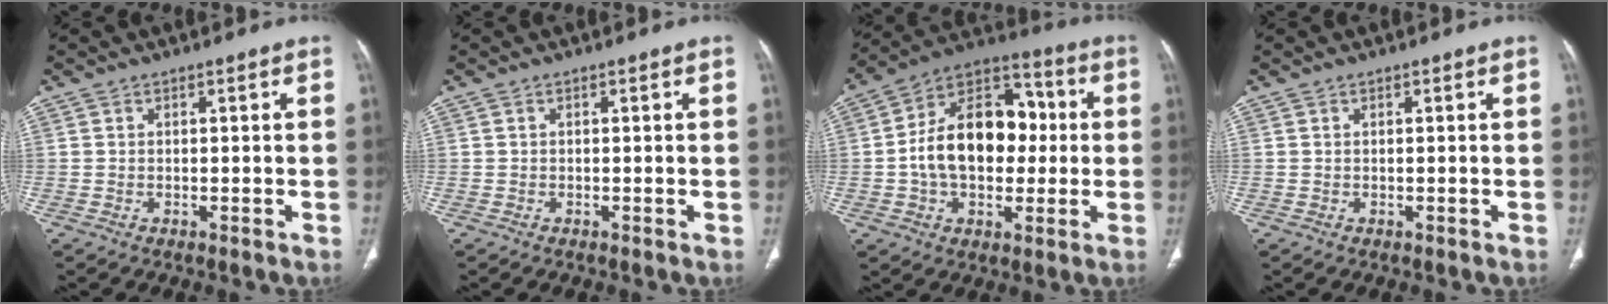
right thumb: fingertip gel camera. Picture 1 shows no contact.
{"total": 0.0}
{"total": 19.1, "force": [0.2, 12.8, 14.3], "torque": [-0.198, 0.036, -0.002]}
{"total": 0.0}